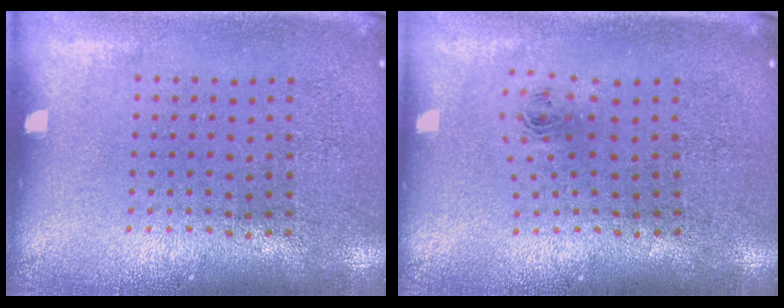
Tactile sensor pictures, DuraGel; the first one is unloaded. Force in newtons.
{"total": 0.9, "press": 0.4, "slide": 0.8}